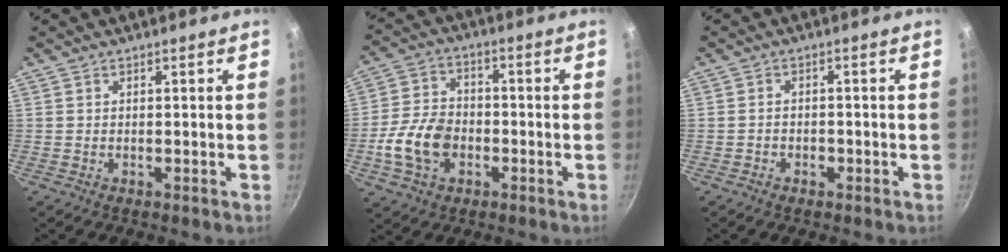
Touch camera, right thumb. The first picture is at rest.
{"total": 11.2, "force": [-3.2, 8.0, 7.2], "torque": [-0.119, 0.024, -0.066]}
{"total": 1.8, "force": [-1.0, 1.3, 0.8], "torque": [-0.014, 0.010, -0.015]}